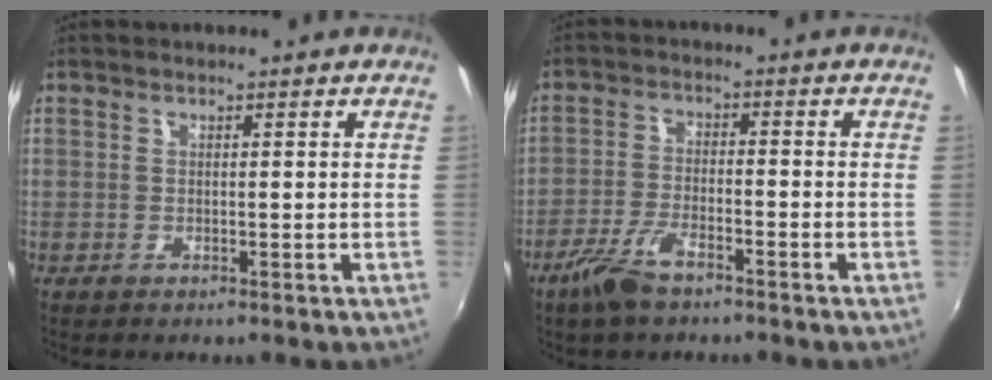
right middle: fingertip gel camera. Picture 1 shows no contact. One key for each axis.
{"total": 7.2, "fx": -5.1, "fy": 2.4, "fz": 4.5, "tx": -0.108, "ty": -0.008, "tz": -0.098}